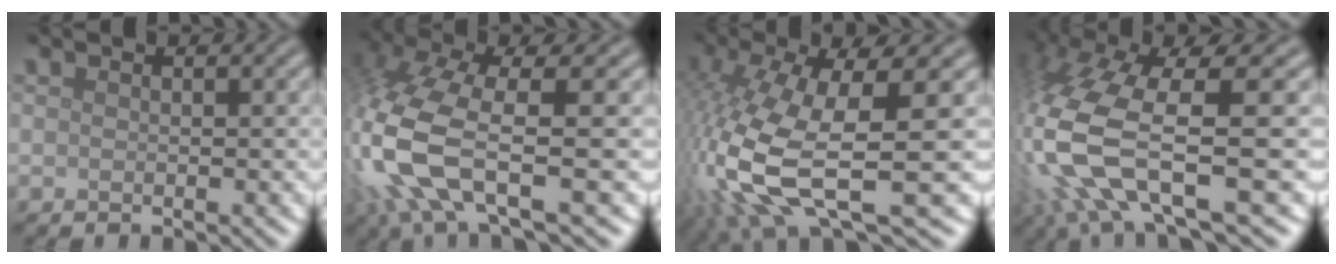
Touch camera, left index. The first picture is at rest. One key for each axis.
{"total": 9.7, "fx": -1.8, "fy": 3.6, "fz": 8.8, "tx": -0.216, "ty": -0.014, "tz": -0.037}
{"total": 12.4, "fx": -2.7, "fy": 4.3, "fz": 11.3, "tx": -0.265, "ty": -0.025, "tz": -0.043}
{"total": 12.7, "fx": -2.1, "fy": 4.5, "fz": 11.7, "tx": -0.265, "ty": -0.021, "tz": -0.028}